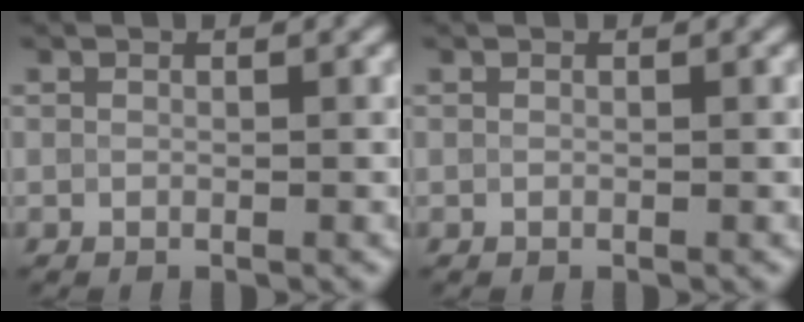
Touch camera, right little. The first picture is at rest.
{"total": 0.0}